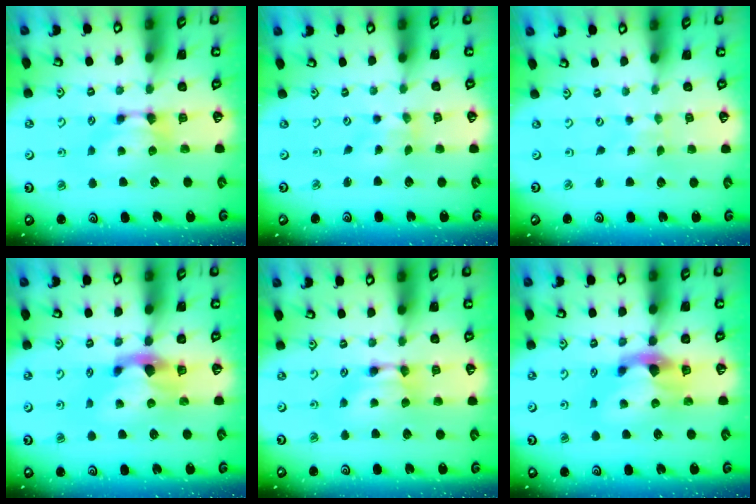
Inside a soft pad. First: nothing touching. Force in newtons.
{"total": 2.4, "press": 2.4, "slide": 0.7}
{"total": 5.8, "press": 5.8, "slide": 0.3}
{"total": 2.9, "press": 2.6, "slide": 1.3}
{"total": 1.6, "press": 1.6, "slide": 0.1}
{"total": 2.8, "press": 2.5, "slide": 1.3}